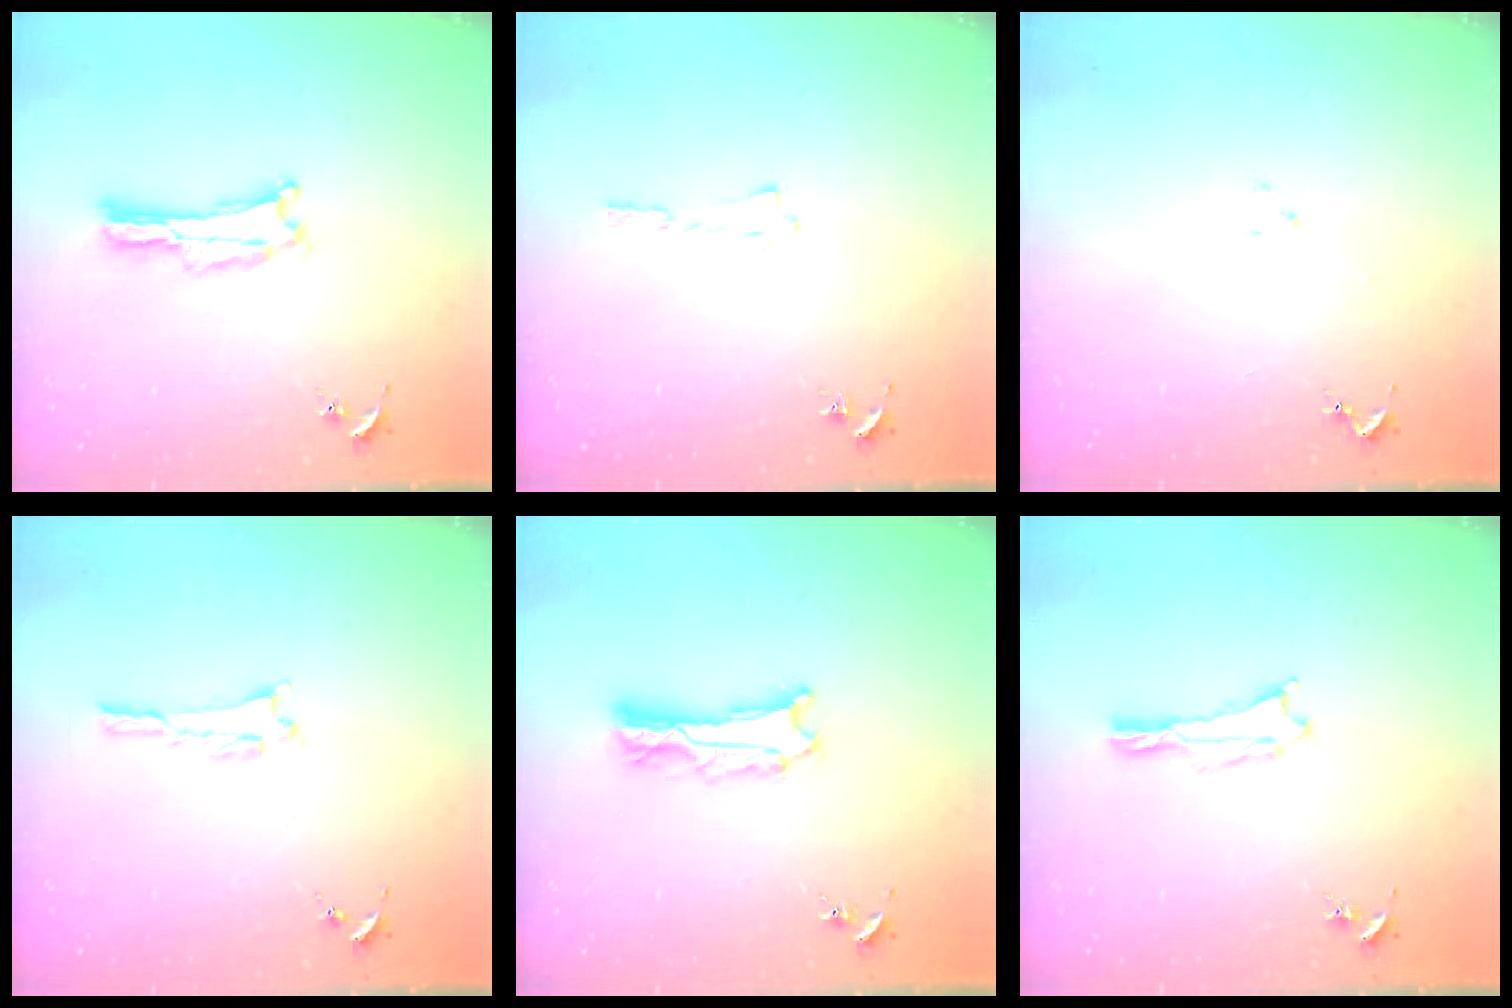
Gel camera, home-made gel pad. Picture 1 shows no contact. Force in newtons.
{"total": 0.0}
{"total": 0.8, "press": 0.8, "slide": 0.2}
{"total": 1.0, "press": 1.0, "slide": 0.2}
{"total": 2.2, "press": 2.2, "slide": 0.2}
{"total": 0.7, "press": 0.7, "slide": 0.1}